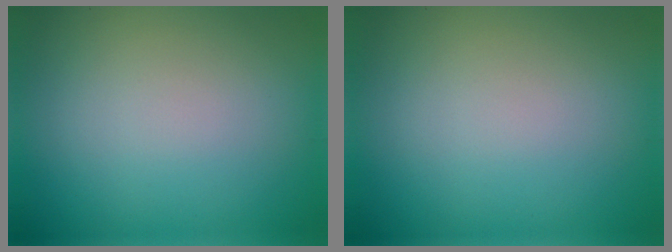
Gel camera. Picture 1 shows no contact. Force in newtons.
{"total": 0.0}